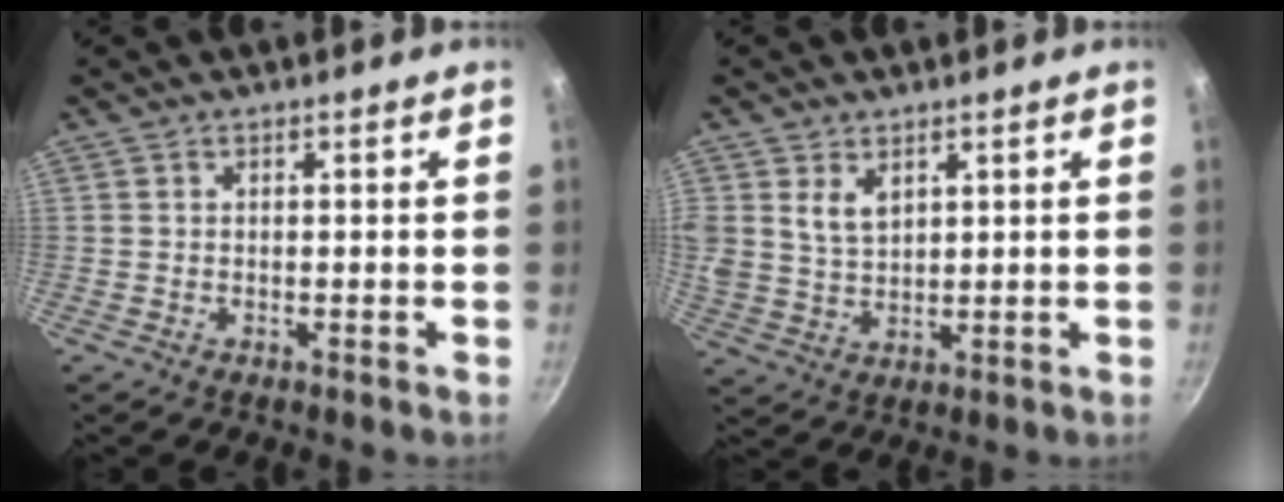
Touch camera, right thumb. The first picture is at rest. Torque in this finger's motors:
{"motor_torque": [0.08, 0.14, 0.43, 0.67, 0.06]}